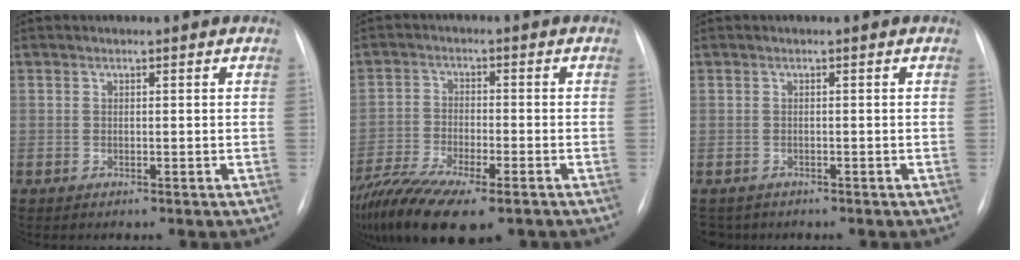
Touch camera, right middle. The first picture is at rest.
{"total": 15.4, "force": [-11.0, 4.6, 9.7], "torque": [-0.198, -0.025, -0.184]}
{"total": 2.6, "force": [-2.1, 1.5, 0.1], "torque": [-0.001, 0.003, -0.030]}